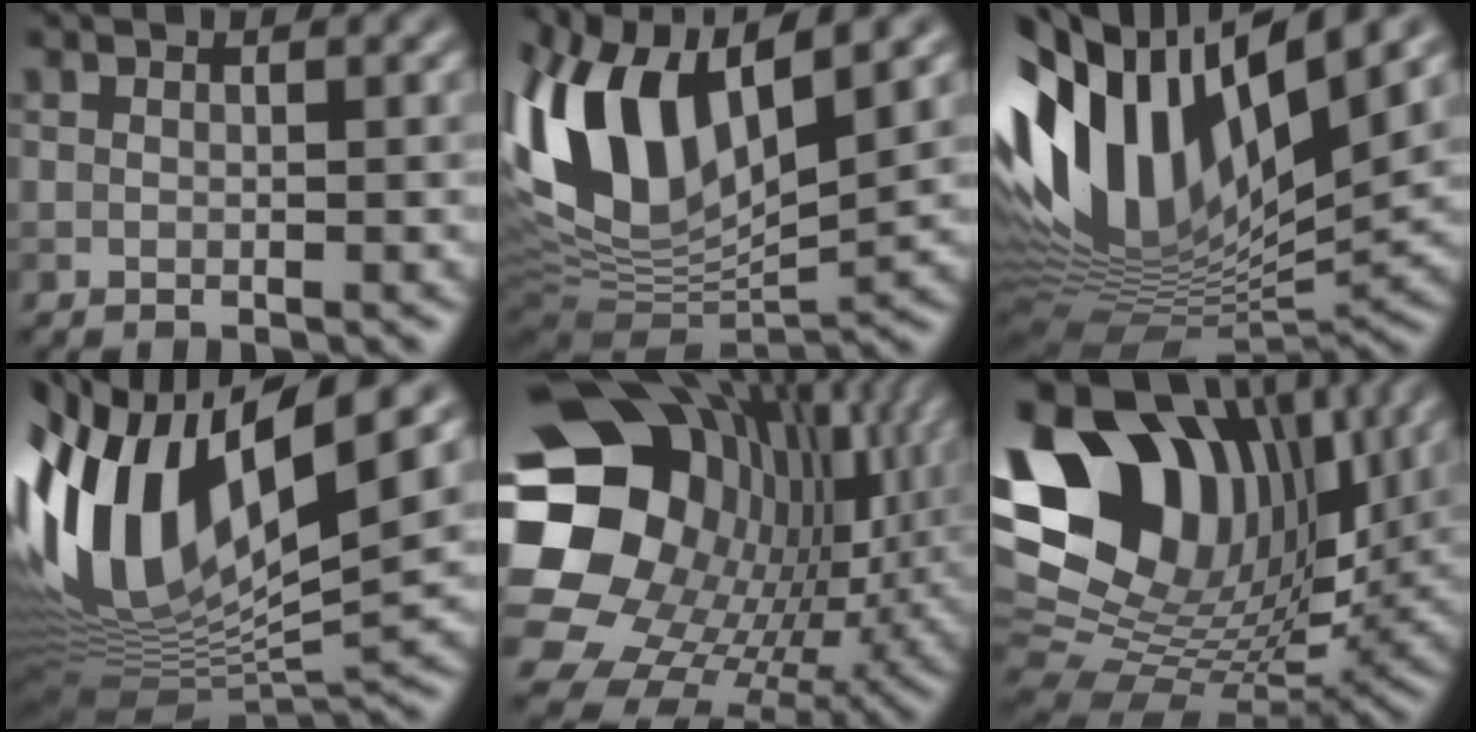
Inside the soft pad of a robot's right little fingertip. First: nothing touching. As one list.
[{"total": 12.7, "force": [4.5, 6.4, 10.0], "torque": [-0.205, 0.013, 0.080]}, {"total": 15.1, "force": [4.4, 6.6, 12.8], "torque": [-0.266, 0.011, 0.081]}, {"total": 15.9, "force": [3.3, 6.6, 14.1], "torque": [-0.301, 0.002, 0.059]}, {"total": 21.6, "force": [2.3, 18.3, 11.3], "torque": [-0.237, -0.035, 0.041]}, {"total": 17.3, "force": [5.6, 11.8, 11.4], "torque": [-0.223, 0.019, 0.103]}]